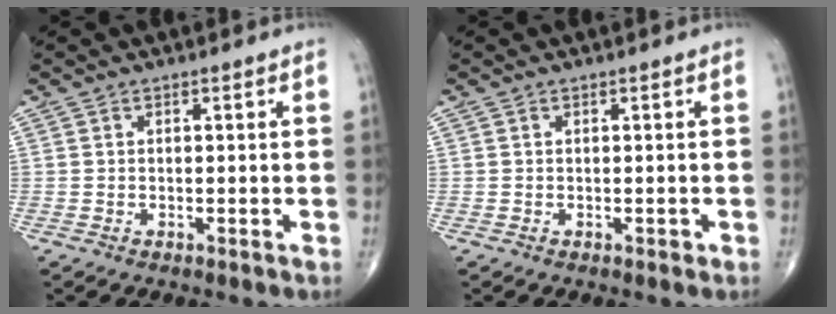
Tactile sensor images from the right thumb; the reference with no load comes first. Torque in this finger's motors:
{"motor_torque": [-0.14, 0.07, -0.14, -0.03, 0.03]}